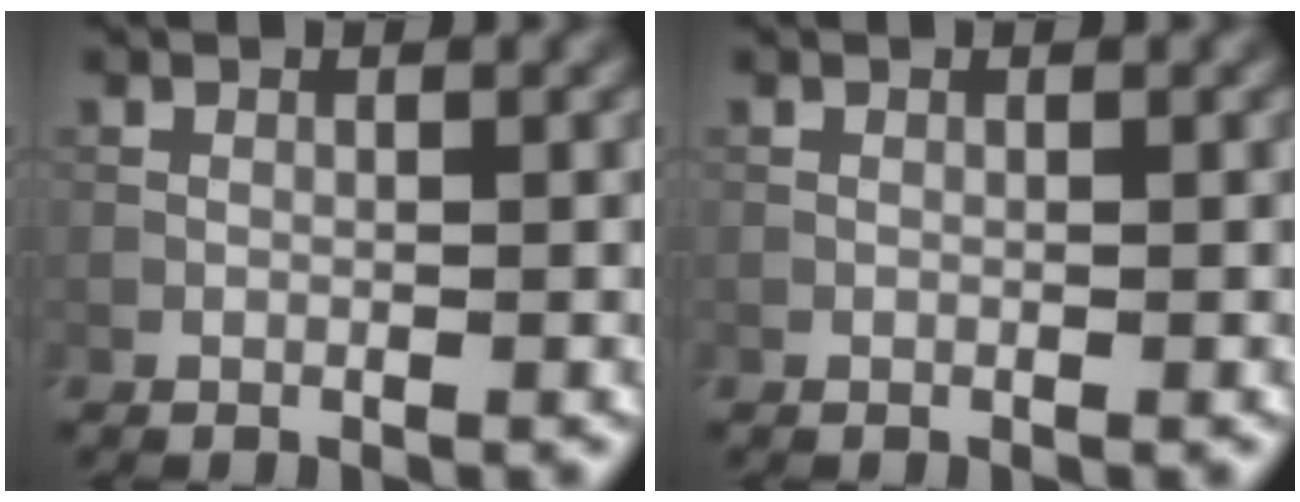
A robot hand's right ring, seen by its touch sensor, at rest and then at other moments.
{"total": 0.0}